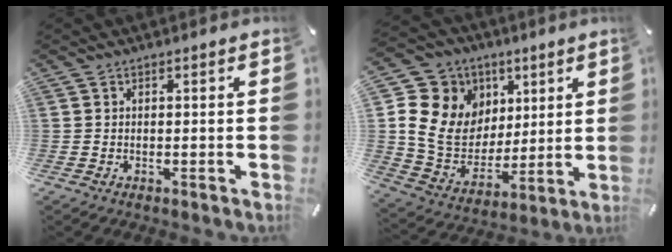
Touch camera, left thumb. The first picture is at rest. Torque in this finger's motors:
{"motor_torque": [2.15, 2.18, 1.40, -1.36, 0.19]}